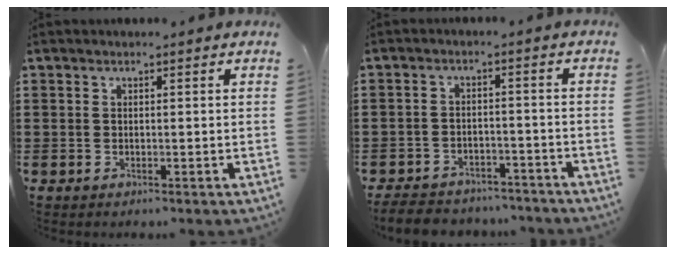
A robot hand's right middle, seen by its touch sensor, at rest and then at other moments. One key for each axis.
{"total": 4.7, "fx": -4.6, "fy": 0.9, "fz": 0.7, "tx": -0.015, "ty": 0.007, "tz": -0.093}